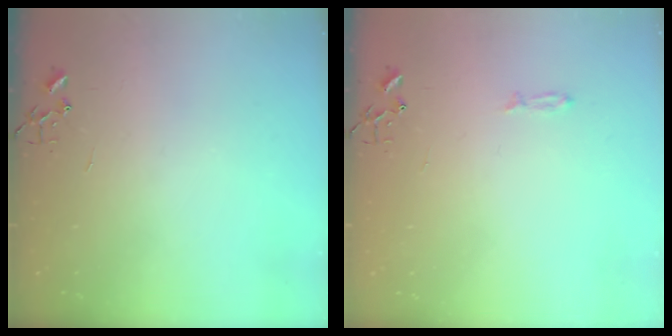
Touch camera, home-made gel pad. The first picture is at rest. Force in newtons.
{"total": 3.5, "press": 3.5, "slide": 0.5}